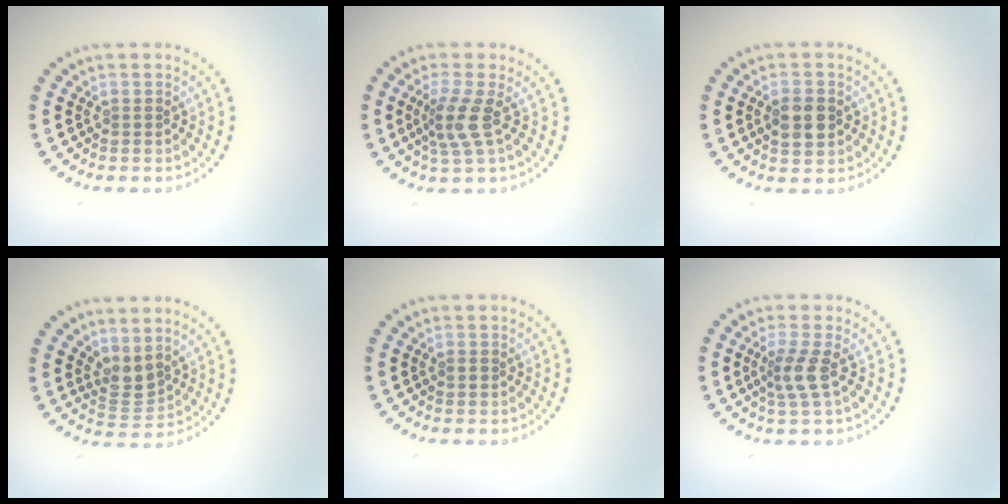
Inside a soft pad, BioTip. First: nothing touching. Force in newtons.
{"total": 2.9, "press": 2.2, "slide": 1.9}
{"total": 3.2, "press": 3.2, "slide": 0.2}
{"total": 2.2, "press": 1.7, "slide": 1.4}
{"total": 0.7, "press": 0.7, "slide": 0.0}
{"total": 2.5, "press": 1.9, "slide": 1.6}